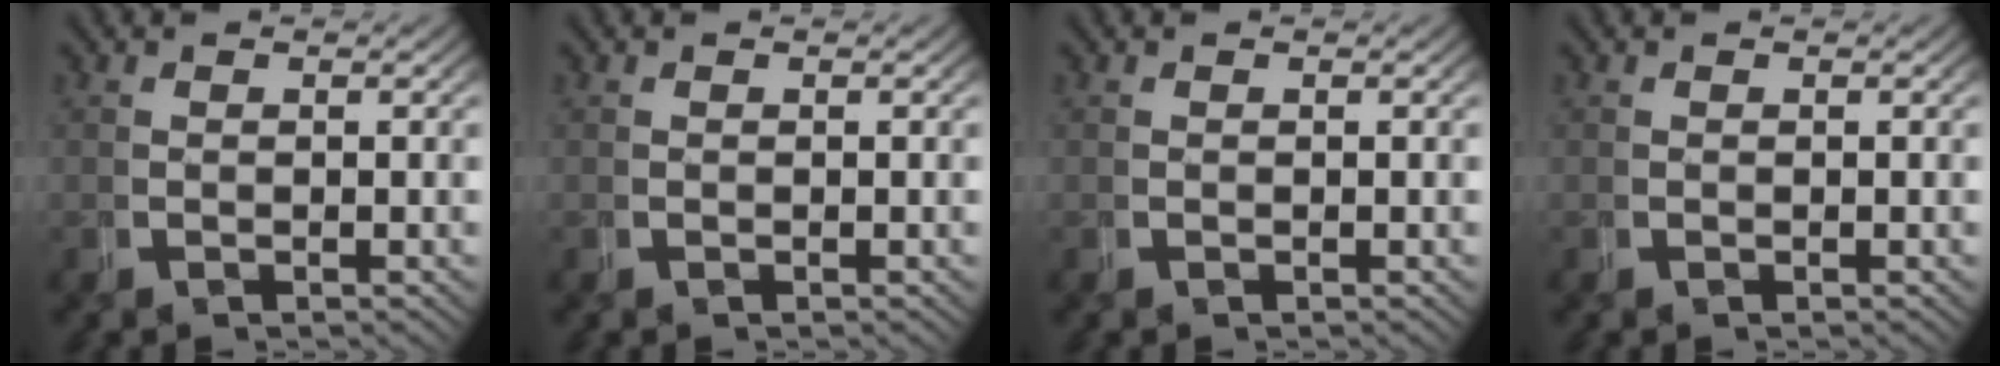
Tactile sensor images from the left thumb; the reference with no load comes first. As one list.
[{"total": 0.0}, {"total": 0.0}, {"total": 0.0}]